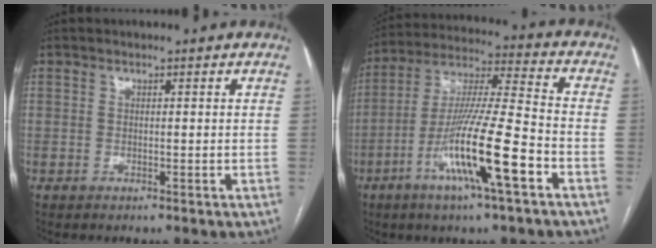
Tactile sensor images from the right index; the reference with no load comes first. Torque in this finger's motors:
{"motor_torque": [1.25, -0.89, 1.05, 0.21]}